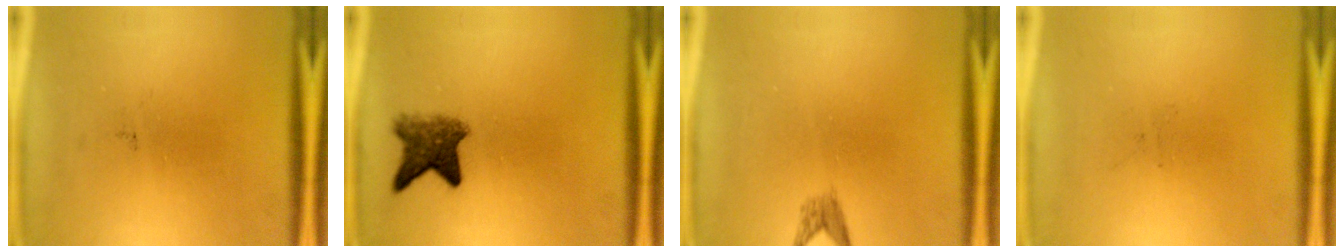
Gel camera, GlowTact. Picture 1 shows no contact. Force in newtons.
{"total": 4.9}
{"total": 1.4}
{"total": 0.0}